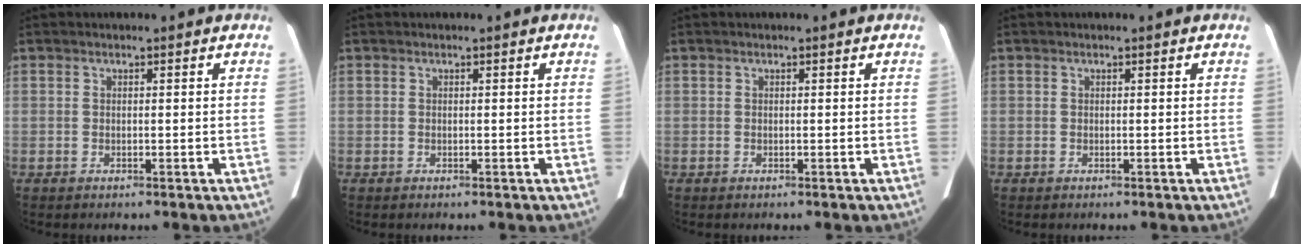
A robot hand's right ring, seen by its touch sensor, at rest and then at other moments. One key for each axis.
{"total": 0.0}
{"total": 0.0}
{"total": 0.0}